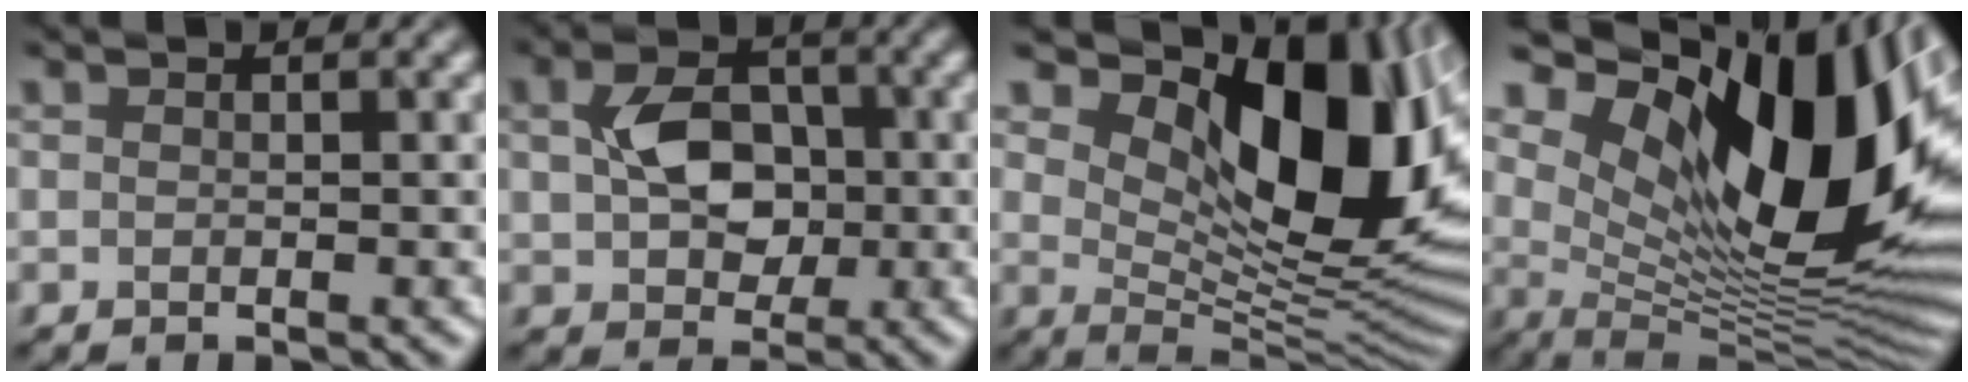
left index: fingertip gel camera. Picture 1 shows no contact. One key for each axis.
{"total": 4.7, "fx": -0.2, "fy": 3.5, "fz": 3.1, "tx": -0.068, "ty": -0.004, "tz": 0.001}
{"total": 13.3, "fx": 4.5, "fy": 6.9, "fz": 10.5, "tx": -0.141, "ty": -0.007, "tz": 0.081}
{"total": 18.0, "fx": 6.4, "fy": 8.2, "fz": 14.7, "tx": -0.220, "ty": 0.004, "tz": 0.118}